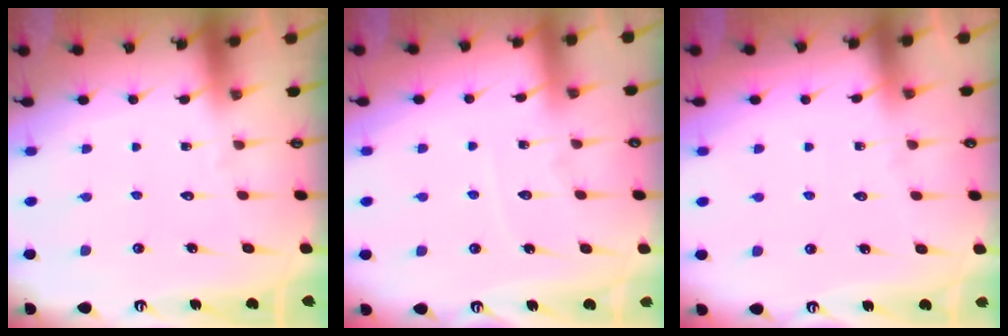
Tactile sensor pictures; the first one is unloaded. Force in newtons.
{"total": 4.4, "press": 4.4, "slide": 0.6}
{"total": 1.8, "press": 1.8, "slide": 0.4}